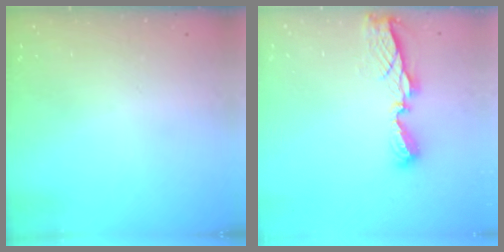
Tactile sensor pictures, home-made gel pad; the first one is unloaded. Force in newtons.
{"total": 6.7, "press": 6.7, "slide": 0.2}